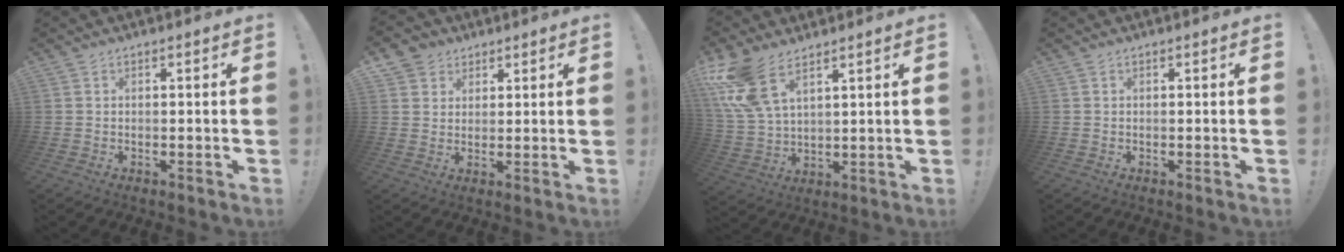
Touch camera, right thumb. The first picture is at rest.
{"total": 5.0, "force": [2.7, 4.2, 0.3], "torque": [-0.004, -0.017, 0.053]}
{"total": 13.0, "force": [8.0, 6.1, 8.2], "torque": [-0.174, -0.033, 0.154]}
{"total": 0.0}